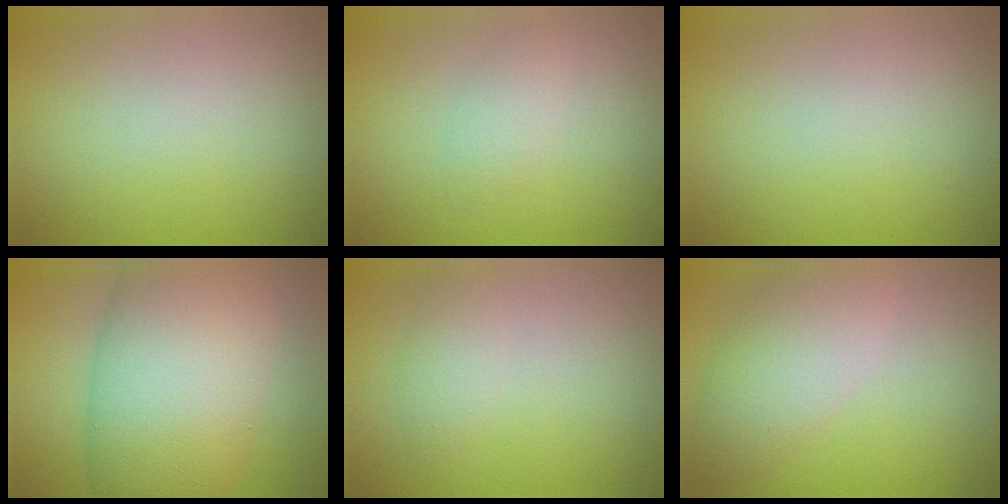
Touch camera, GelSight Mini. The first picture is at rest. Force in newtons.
{"total": 1.5, "press": 1.5, "slide": 0.1}
{"total": 0.0}
{"total": 13.0, "press": 13.0, "slide": 0.1}
{"total": 1.5, "press": 1.5, "slide": 0.2}
{"total": 5.0, "press": 5.0, "slide": 0.3}